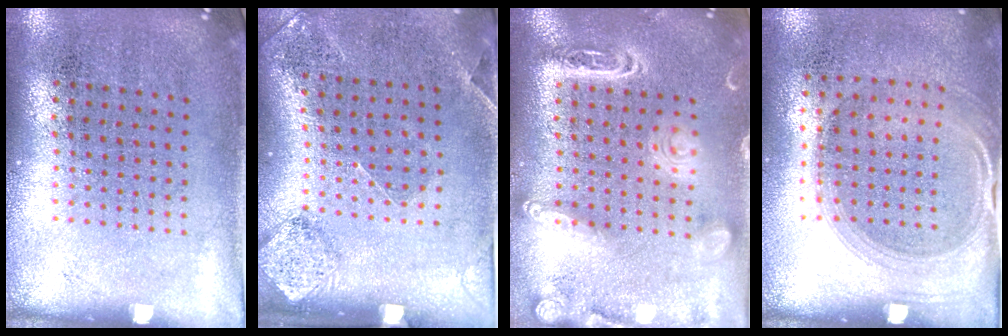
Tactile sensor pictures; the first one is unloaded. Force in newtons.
{"total": 1.7, "press": 1.4, "slide": 1.0}
{"total": 2.1, "press": 2.1, "slide": 0.1}
{"total": 1.5, "press": 1.3, "slide": 0.8}